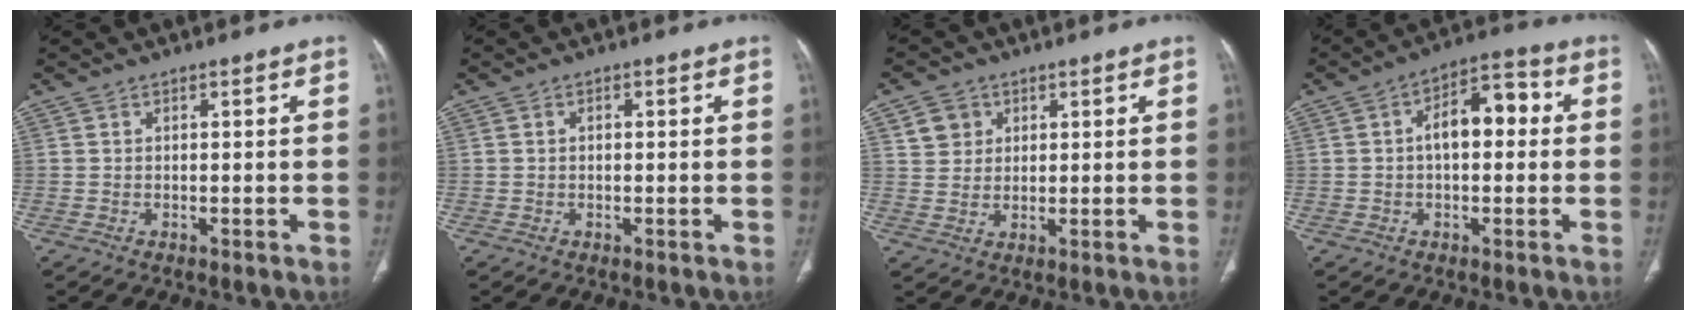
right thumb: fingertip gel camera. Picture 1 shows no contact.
{"total": 0.7, "force": [0.1, 0.5, 0.5], "torque": [-0.010, 0.003, 0.001]}
{"total": 5.1, "force": [2.2, 4.4, 1.3], "torque": [-0.005, -0.008, 0.042]}
{"total": 9.1, "force": [0.8, 5.0, 7.5], "torque": [-0.103, 0.034, 0.004]}